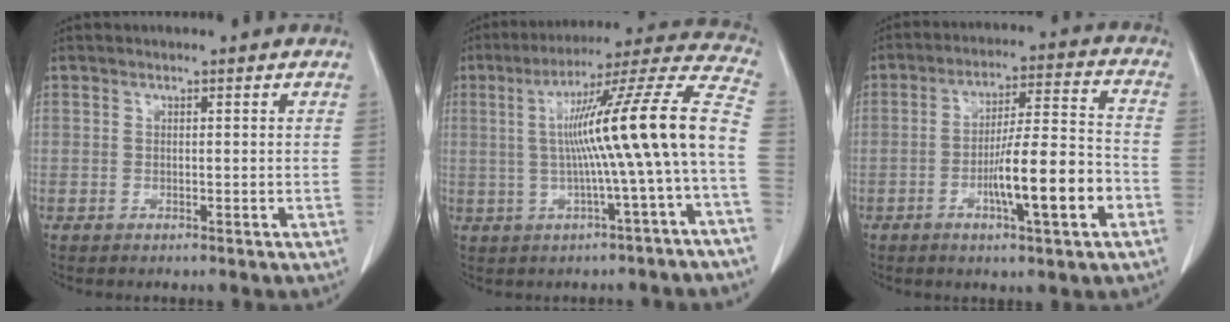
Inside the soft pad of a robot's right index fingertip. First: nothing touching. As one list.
[{"total": 16.9, "force": [-1.0, -1.4, 16.8], "torque": [-0.246, 0.027, -0.020]}, {"total": 12.0, "force": [-4.3, 0.9, 11.2], "torque": [-0.183, 0.005, -0.068]}]